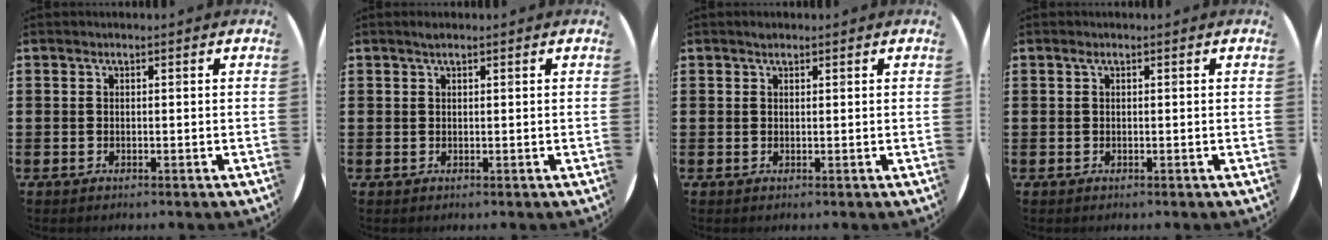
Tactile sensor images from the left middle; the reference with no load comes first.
{"total": 0.7, "force": [0.6, 0.1, 0.4], "torque": [-0.009, 0.002, 0.010]}
{"total": 0.6, "force": [0.6, 0.3, 0.1], "torque": [0.005, -0.002, 0.009]}
{"total": 0.0}